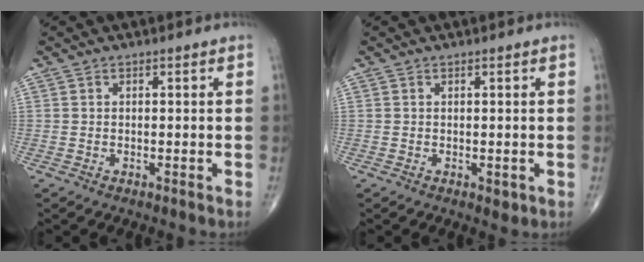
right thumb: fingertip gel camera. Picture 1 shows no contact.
{"total": 1.2, "force": [-0.2, 0.8, 1.0], "torque": [-0.006, -0.003, -0.001]}